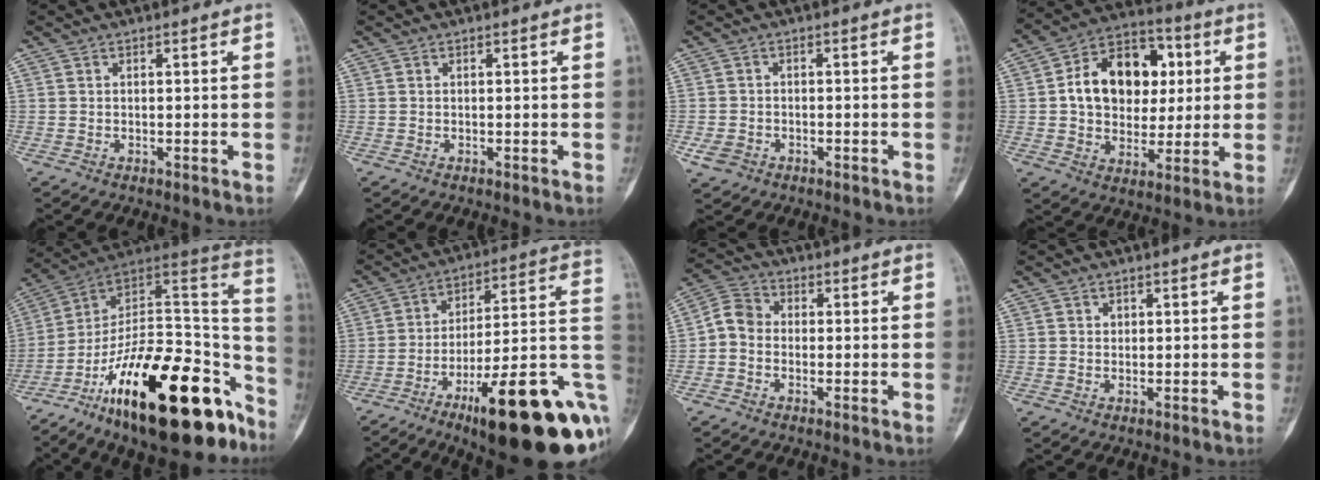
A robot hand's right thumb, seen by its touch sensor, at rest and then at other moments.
{"total": 0.0}
{"total": 3.1, "force": [-1.5, 2.4, 1.3], "torque": [-0.025, 0.008, -0.022]}
{"total": 17.8, "force": [2.8, 13.1, 11.7], "torque": [-0.142, 0.017, 0.044]}
{"total": 32.0, "force": [-17.0, 13.2, 23.7], "torque": [-0.261, 0.086, -0.261]}
{"total": 29.3, "force": [-10.9, 7.8, 26.1], "torque": [-0.291, 0.052, -0.155]}
{"total": 5.1, "force": [-0.9, 4.2, 2.8], "torque": [-0.039, 0.017, -0.034]}
{"total": 0.9, "force": [0.3, 0.8, 0.3], "torque": [0.003, 0.001, 0.004]}